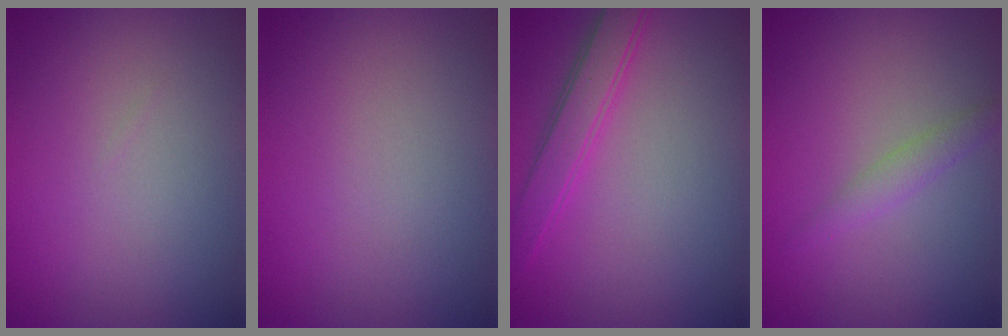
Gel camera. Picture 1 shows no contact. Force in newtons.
{"total": 0.0}
{"total": 3.0, "press": 3.0, "slide": 0.0}
{"total": 1.4, "press": 1.4, "slide": 0.1}